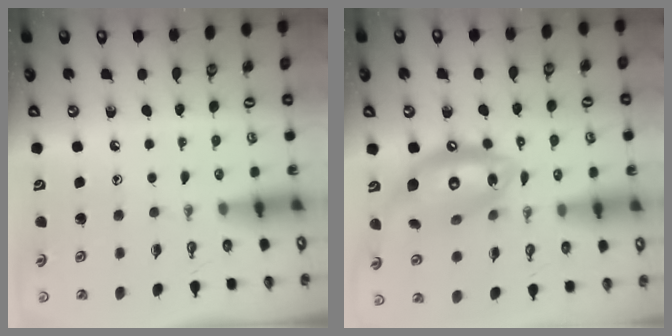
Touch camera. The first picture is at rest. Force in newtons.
{"total": 16.7, "press": 16.6, "slide": 1.6}